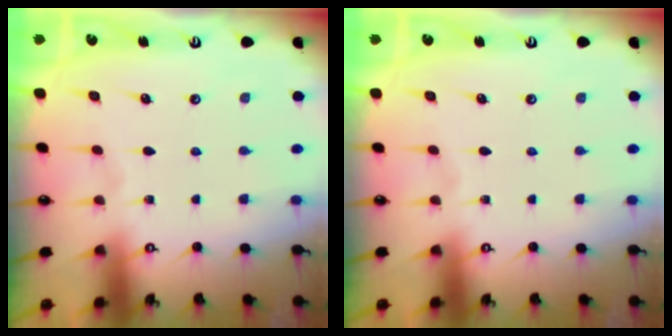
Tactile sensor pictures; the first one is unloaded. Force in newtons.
{"total": 0.0}